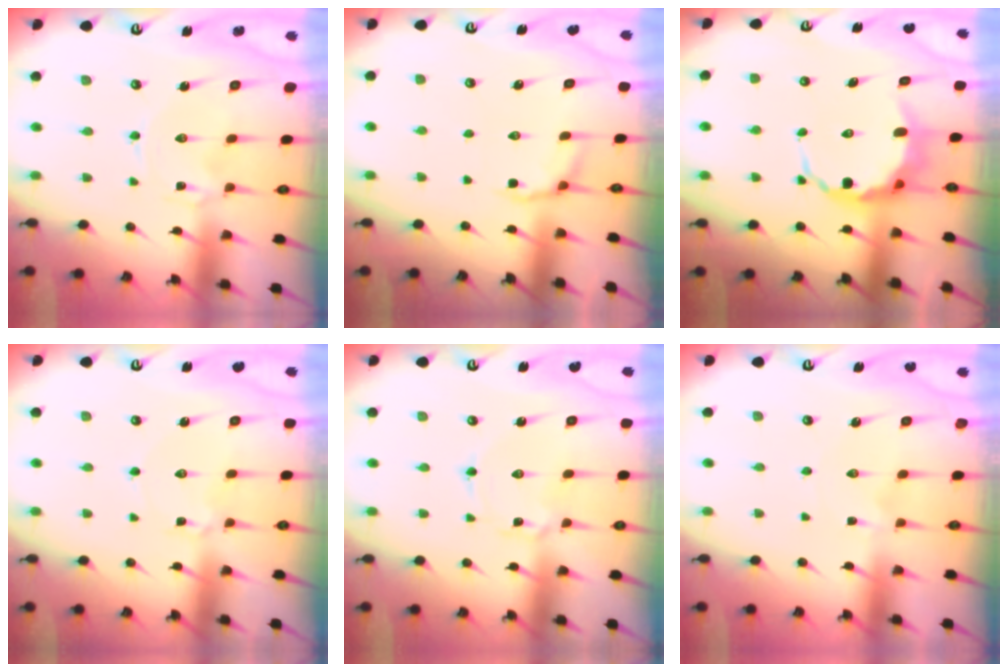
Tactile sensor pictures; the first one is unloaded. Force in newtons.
{"total": 2.8, "press": 2.0, "slide": 2.0}
{"total": 7.3, "press": 7.0, "slide": 2.0}
{"total": 2.3, "press": 2.3, "slide": 0.2}
{"total": 1.2, "press": 1.2, "slide": 0.1}
{"total": 0.7, "press": 0.7, "slide": 0.1}